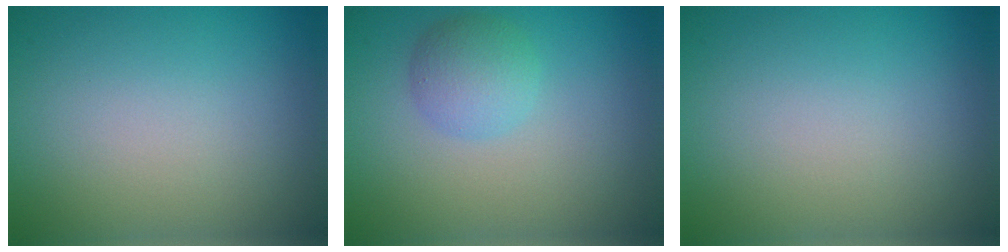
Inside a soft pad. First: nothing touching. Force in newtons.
{"total": 2.7, "press": 2.7, "slide": 0.1}
{"total": 0.0}